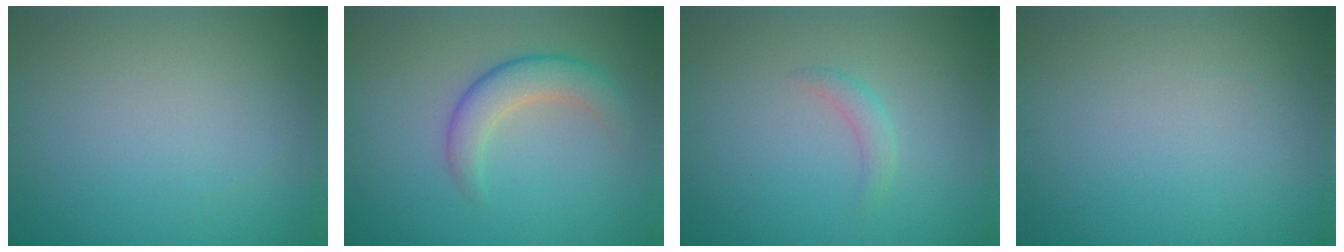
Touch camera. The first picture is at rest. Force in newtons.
{"total": 3.5, "press": 3.5, "slide": 0.1}
{"total": 1.2, "press": 1.2, "slide": 0.1}
{"total": 0.0}